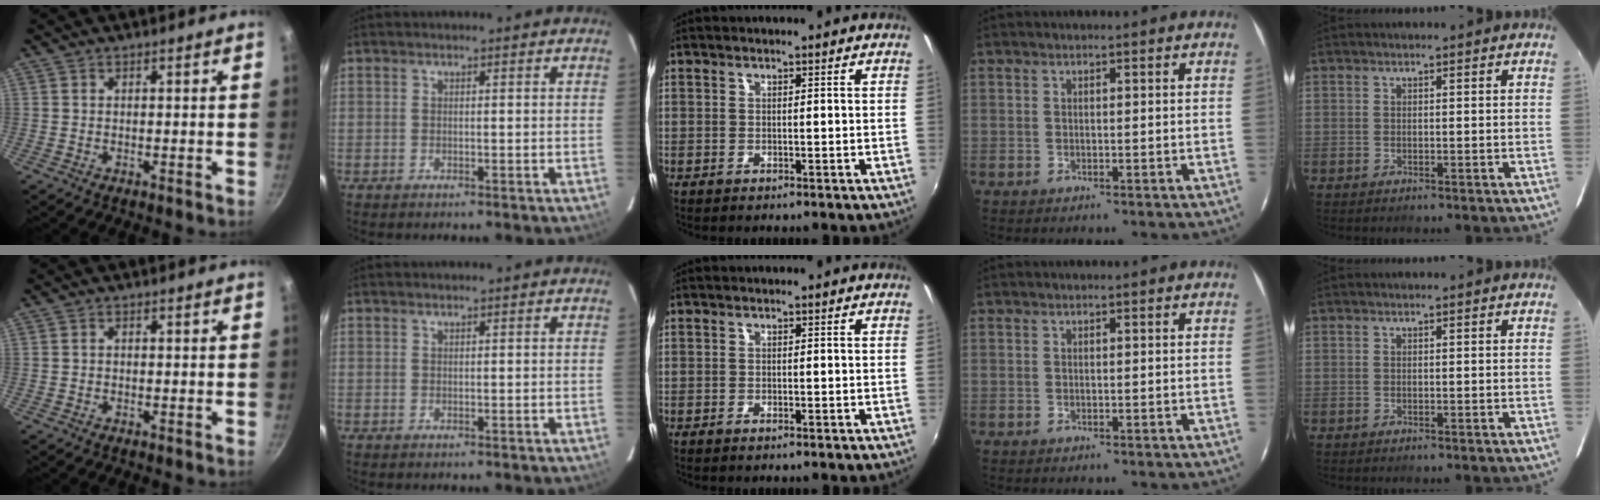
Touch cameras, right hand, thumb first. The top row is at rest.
{"thumb": {"total": 0.7, "force": [-0.3, 0.5, 0.3], "torque": [-0.008, 0.004, -0.004]}, "middle": {"total": 0.5, "force": [0.0, -0.1, 0.5], "torque": [-0.006, -0.004, -0.002]}}